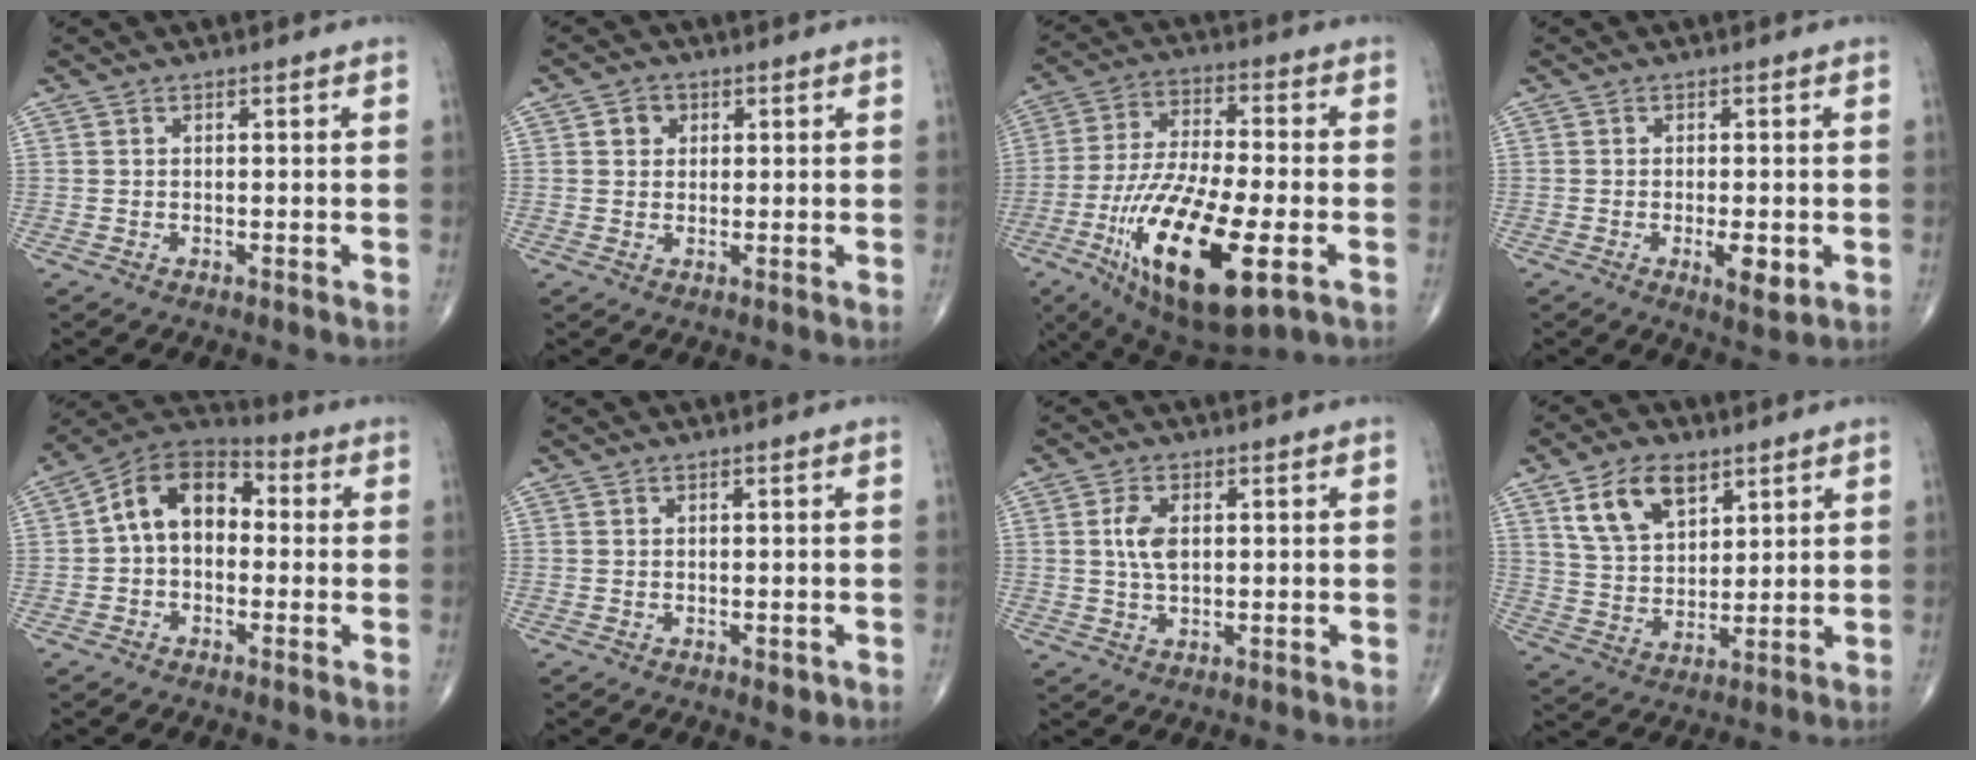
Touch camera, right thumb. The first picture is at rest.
{"total": 2.9, "force": [0.9, 2.5, 1.1], "torque": [-0.001, -0.001, 0.011]}
{"total": 23.7, "force": [-8.1, 8.1, 20.8], "torque": [-0.431, -0.009, -0.132]}
{"total": 4.6, "force": [-1.2, 1.6, 4.2], "torque": [-0.060, -0.009, -0.015]}
{"total": 11.9, "force": [0.4, 8.2, 8.6], "torque": [-0.119, 0.037, -0.011]}
{"total": 1.4, "force": [-0.4, 0.9, 1.1], "torque": [-0.008, -0.002, -0.003]}
{"total": 4.9, "force": [0.9, 2.7, 4.0], "torque": [-0.080, -0.002, 0.016]}
{"total": 11.4, "force": [6.1, 6.7, 7.0], "torque": [-0.106, -0.025, 0.119]}